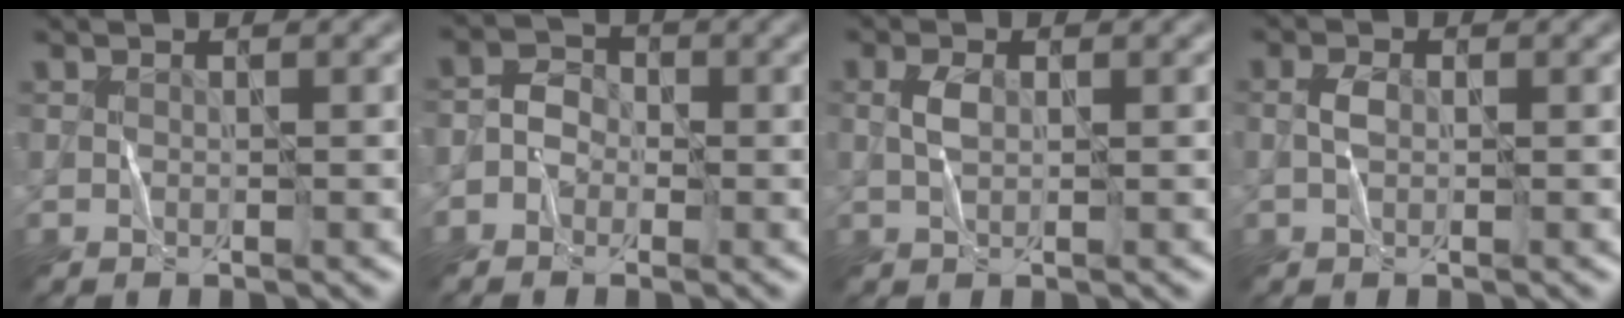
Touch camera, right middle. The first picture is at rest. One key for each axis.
{"total": 2.0, "fx": -1.0, "fy": 1.6, "fz": 0.8, "tx": -0.010, "ty": 0.009, "tz": -0.026}
{"total": 1.6, "fx": 0.3, "fy": 0.8, "fz": 1.3, "tx": -0.032, "ty": 0.003, "tz": 0.004}
{"total": 1.3, "fx": -0.1, "fy": 0.8, "fz": 1.1, "tx": -0.023, "ty": 0.004, "tz": -0.005}